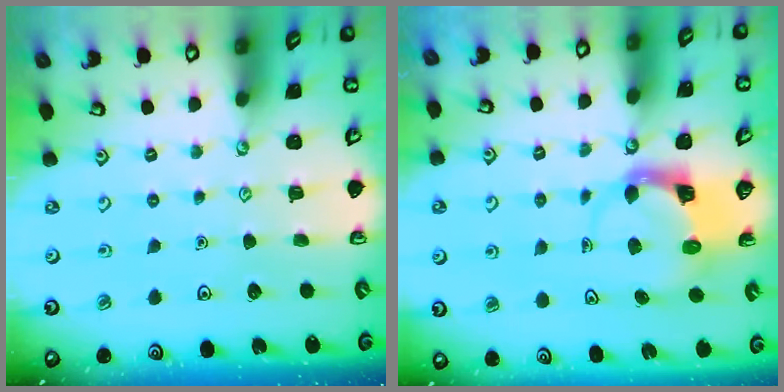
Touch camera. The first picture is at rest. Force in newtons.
{"total": 3.9, "press": 3.9, "slide": 0.5}